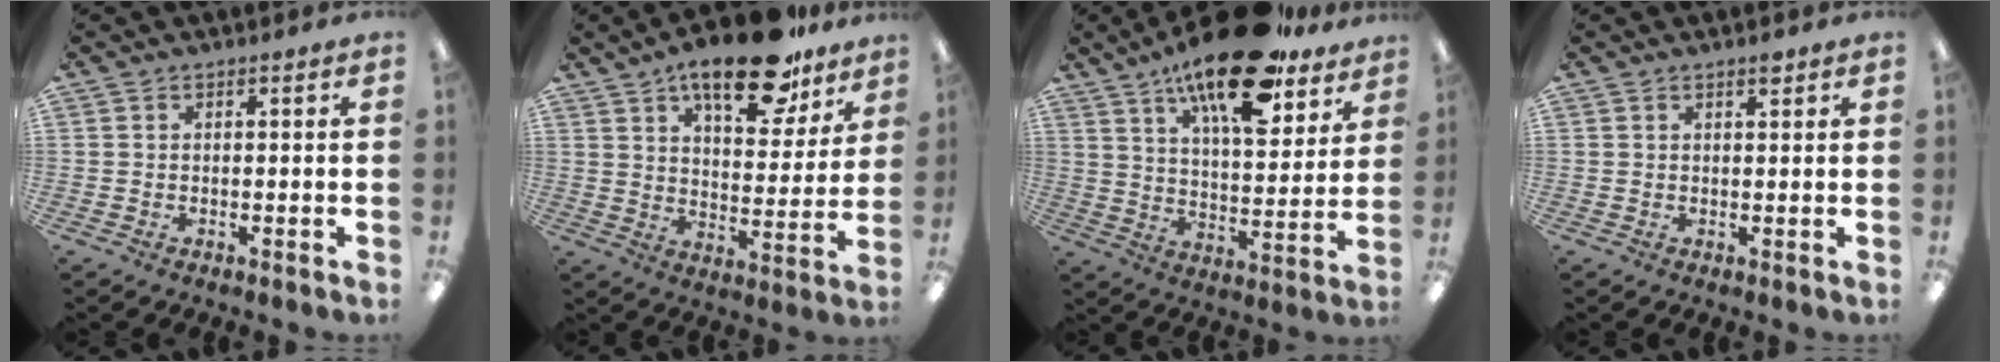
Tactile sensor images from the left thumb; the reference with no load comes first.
{"total": 18.2, "force": [12.9, 7.2, 10.6], "torque": [-0.151, -0.070, 0.213]}
{"total": 20.2, "force": [14.6, 6.7, 12.3], "torque": [-0.202, -0.080, 0.242]}
{"total": 1.7, "force": [1.4, 0.4, 0.9], "torque": [-0.010, -0.004, 0.023]}